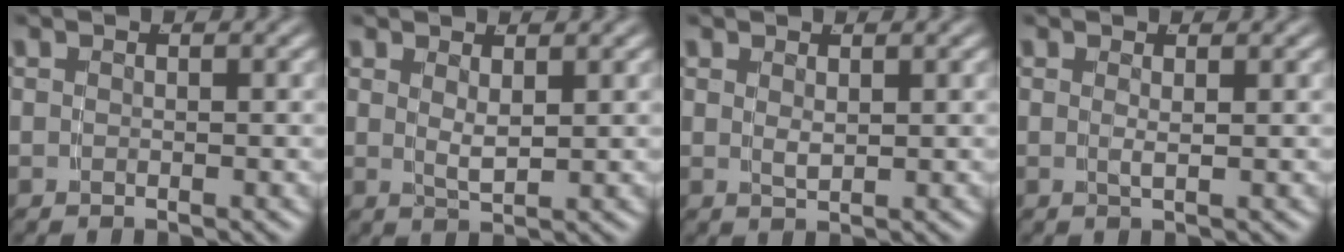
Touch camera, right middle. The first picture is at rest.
{"total": 1.8, "force": [0.9, -0.3, 1.5], "torque": [-0.025, -0.009, 0.023]}
{"total": 1.0, "force": [0.6, -0.4, 0.7], "torque": [-0.011, -0.005, 0.020]}
{"total": 1.1, "force": [0.2, -0.9, 0.7], "torque": [-0.017, -0.008, 0.010]}